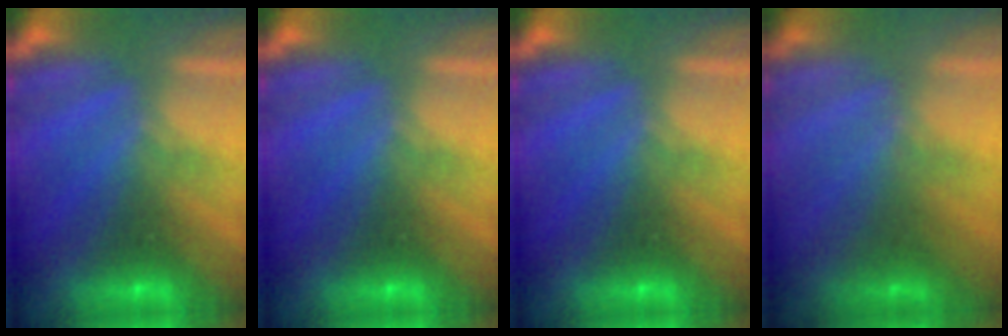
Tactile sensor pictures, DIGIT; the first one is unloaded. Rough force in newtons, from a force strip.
{"total": 0.0}
{"total": 0.0}
{"total": 1.3}